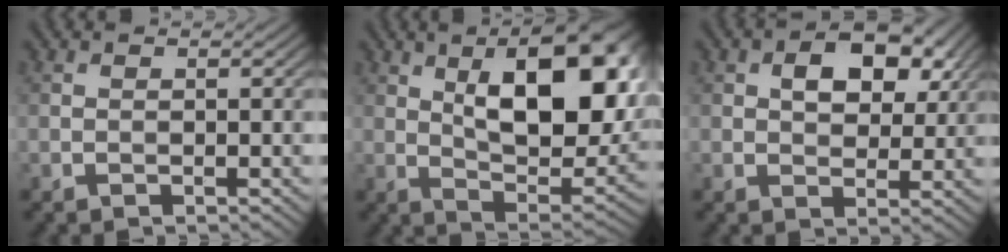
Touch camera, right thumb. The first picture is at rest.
{"total": 16.9, "force": [5.2, 8.0, 14.0], "torque": [-0.196, 0.017, 0.072]}
{"total": 7.2, "force": [2.5, 4.5, 5.1], "torque": [-0.080, -0.002, 0.035]}